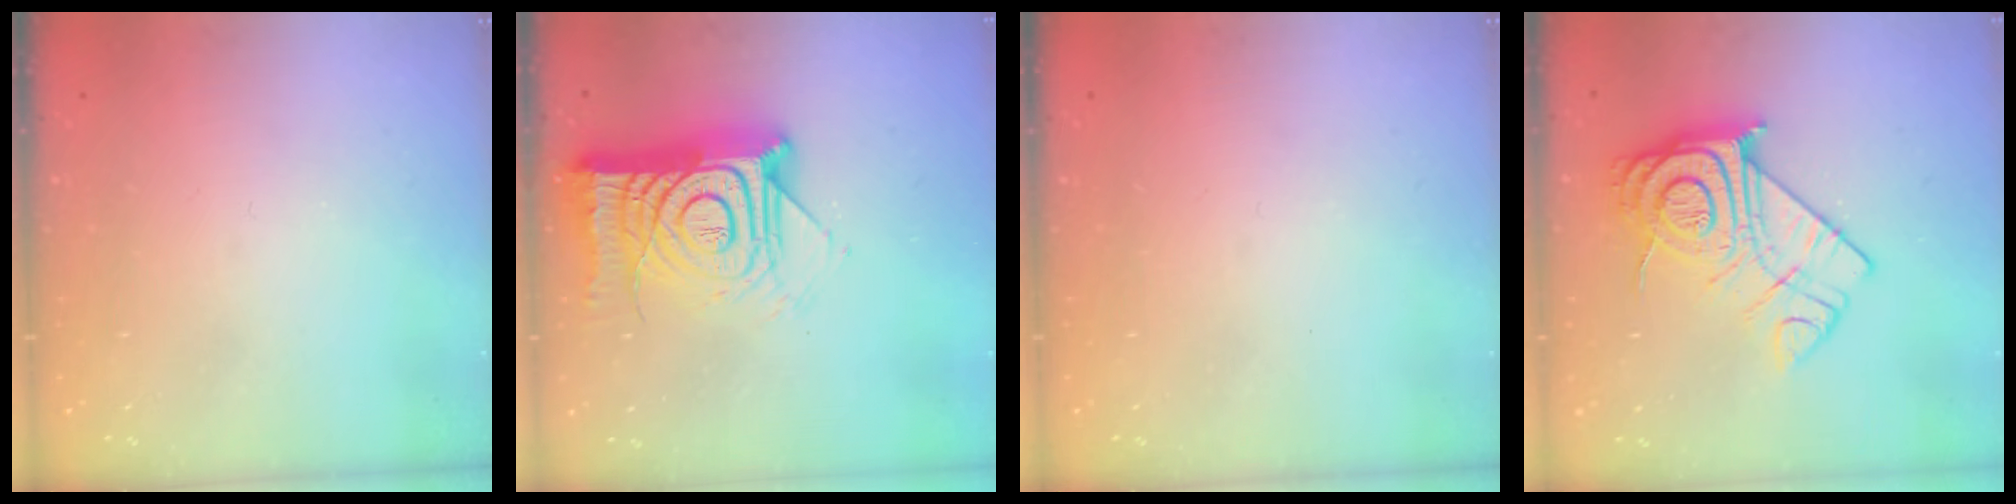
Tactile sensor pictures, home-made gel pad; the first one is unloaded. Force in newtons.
{"total": 18.3, "press": 18.2, "slide": 1.5}
{"total": 0.0}
{"total": 18.3, "press": 18.3, "slide": 1.4}